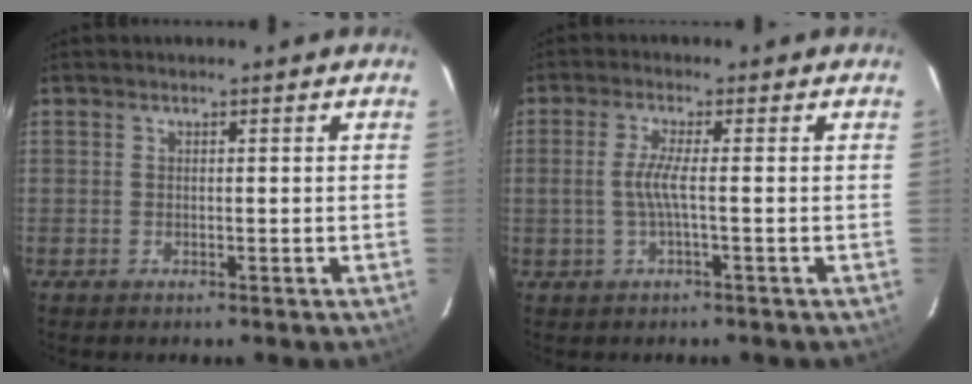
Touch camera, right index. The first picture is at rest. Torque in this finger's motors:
{"motor_torque": [-0.04, 0.04, 0.01, 0.04]}